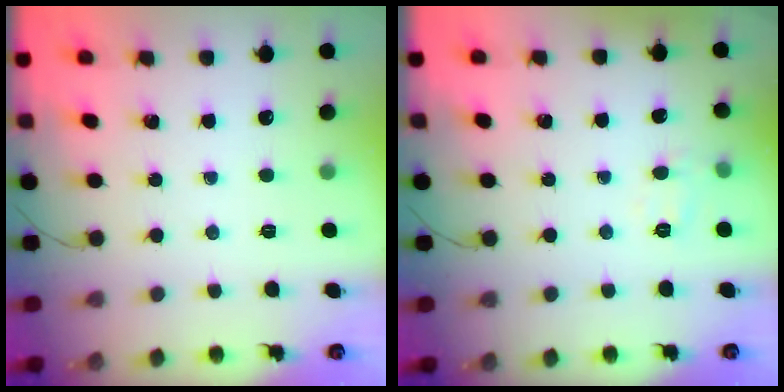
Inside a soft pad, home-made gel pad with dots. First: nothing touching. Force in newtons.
{"total": 6.2, "press": 6.0, "slide": 1.4}